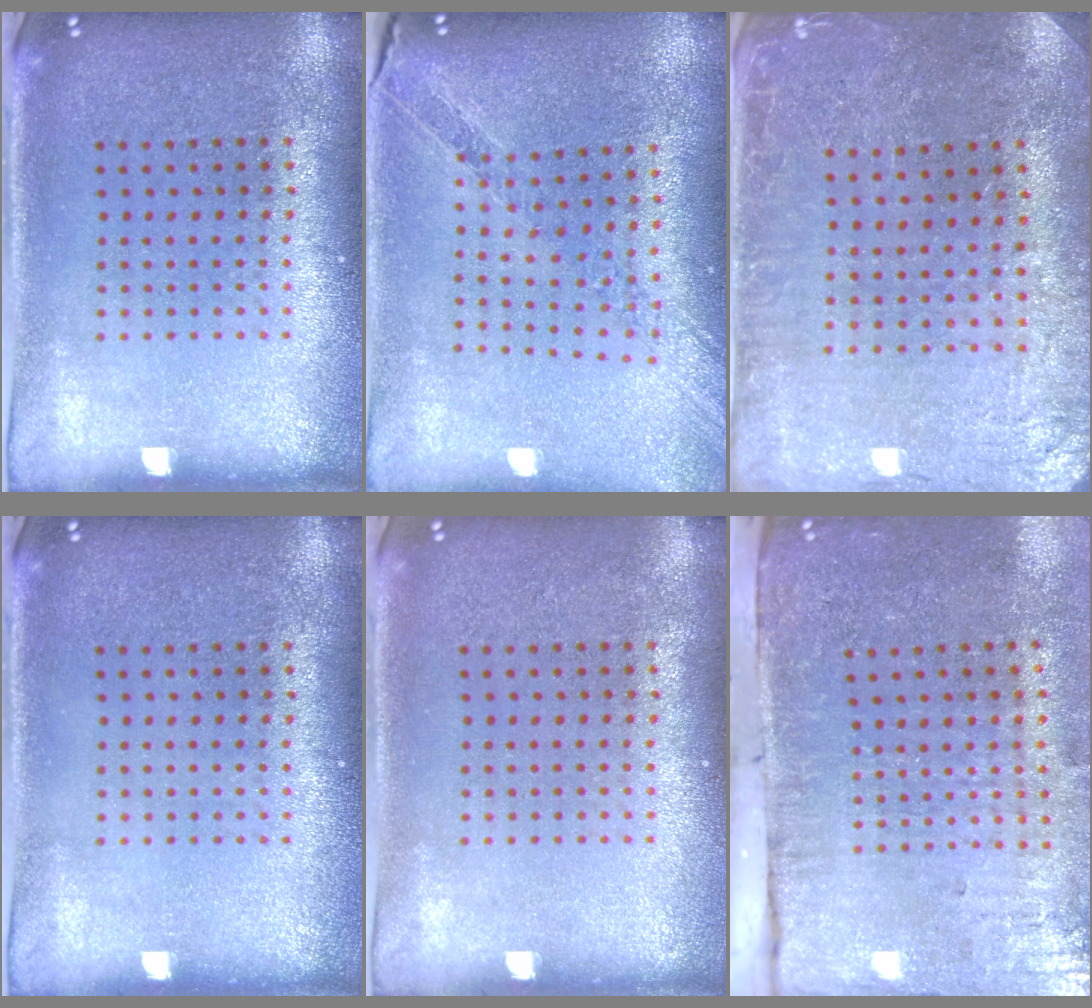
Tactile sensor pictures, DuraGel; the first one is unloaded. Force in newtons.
{"total": 1.1, "press": 1.1, "slide": 0.1}
{"total": 1.1, "press": 1.1, "slide": 0.1}
{"total": 0.0}
{"total": 0.0}
{"total": 4.7, "press": 3.8, "slide": 2.9}